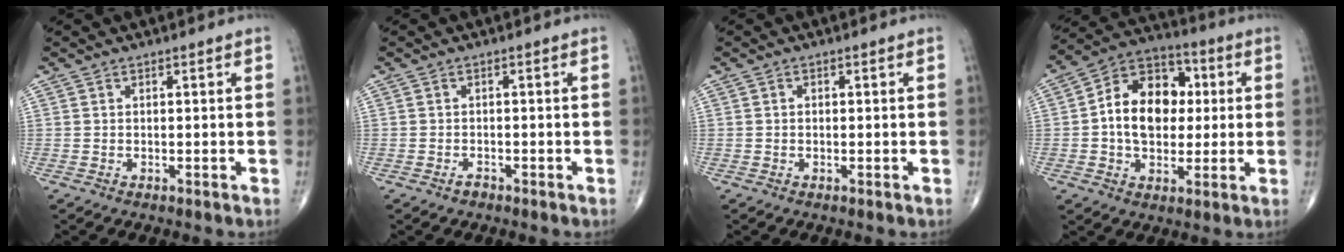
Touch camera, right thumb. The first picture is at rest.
{"total": 0.0}
{"total": 0.5, "force": [0.0, 0.4, 0.3], "torque": [-0.003, 0.002, 0.000]}
{"total": 15.3, "force": [1.1, 11.0, 10.6], "torque": [-0.134, 0.024, 0.010]}